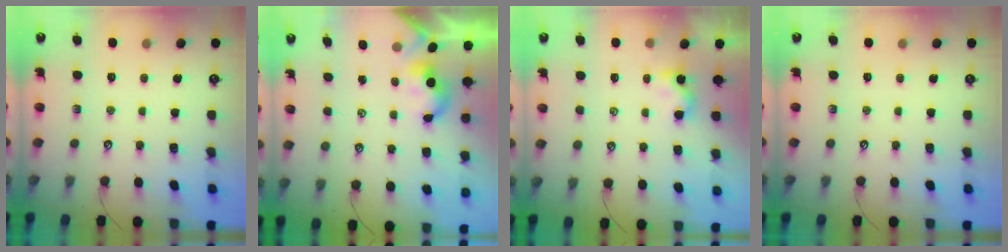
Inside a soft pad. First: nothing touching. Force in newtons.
{"total": 0.0}
{"total": 1.2, "press": 1.1, "slide": 0.1}
{"total": 0.0}